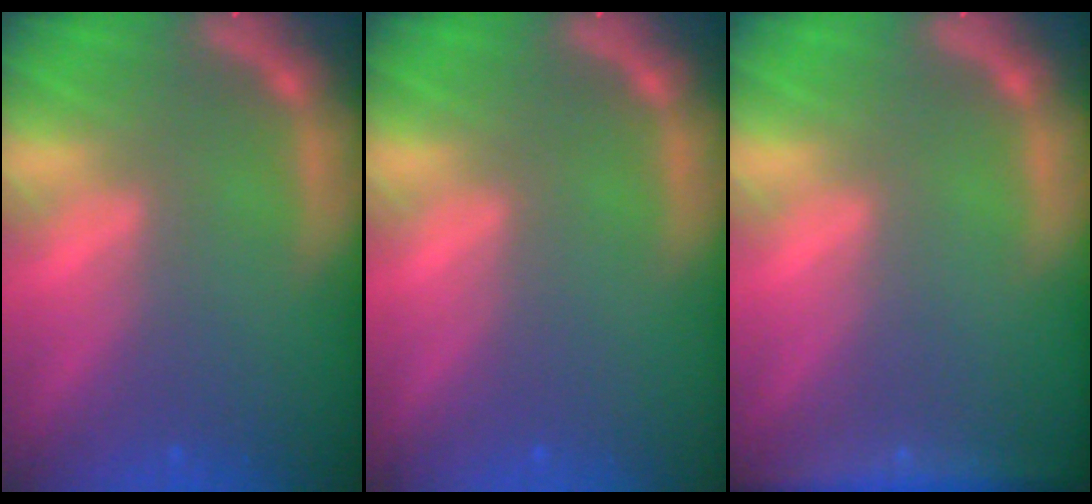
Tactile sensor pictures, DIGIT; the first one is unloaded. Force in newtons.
{"total": 0.0}
{"total": 4.4}